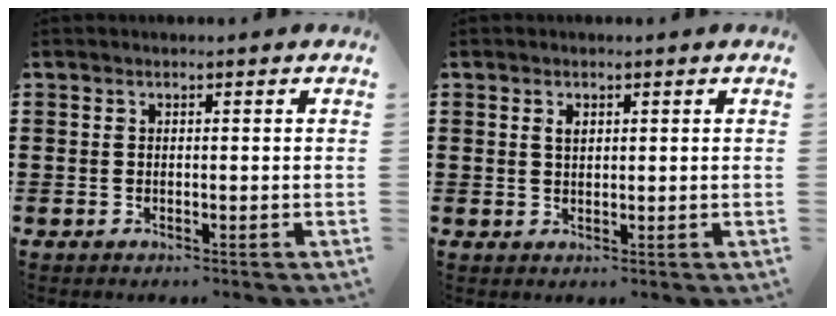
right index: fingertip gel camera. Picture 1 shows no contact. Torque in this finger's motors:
{"motor_torque": [0.18, -0.07, 0.25, 0.06]}